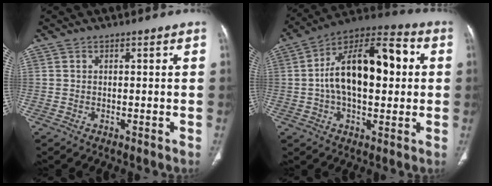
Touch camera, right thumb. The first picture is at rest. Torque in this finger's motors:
{"motor_torque": [2.43, 2.58, 1.42, -0.59, 0.26]}